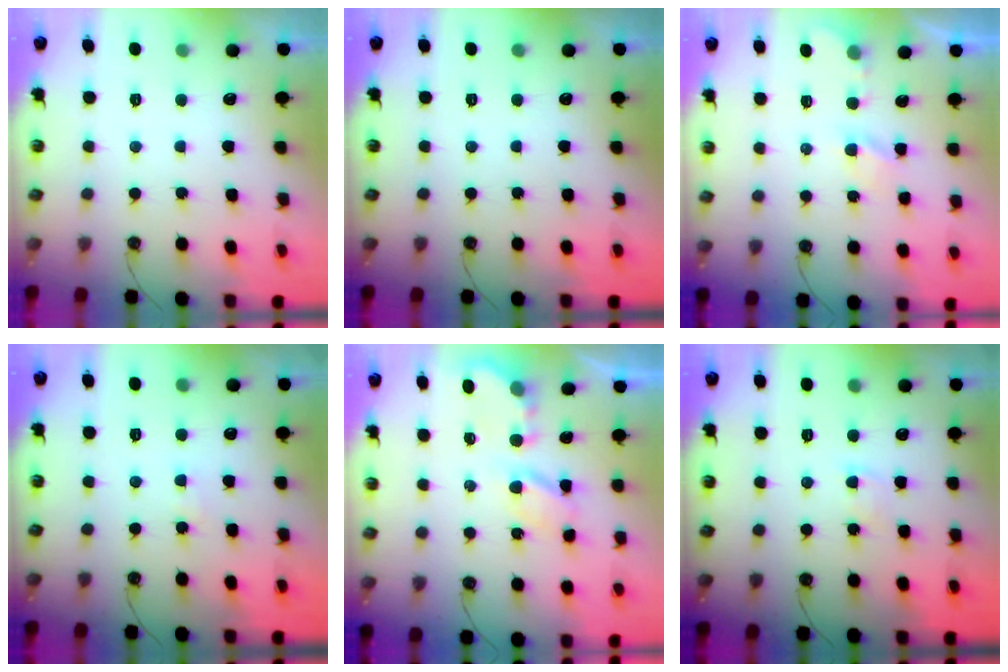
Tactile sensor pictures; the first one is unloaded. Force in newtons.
{"total": 0.0}
{"total": 3.4, "press": 3.4, "slide": 0.5}
{"total": 1.5, "press": 1.5, "slide": 0.3}
{"total": 5.7, "press": 5.7, "slide": 0.3}
{"total": 1.9, "press": 1.9, "slide": 0.3}